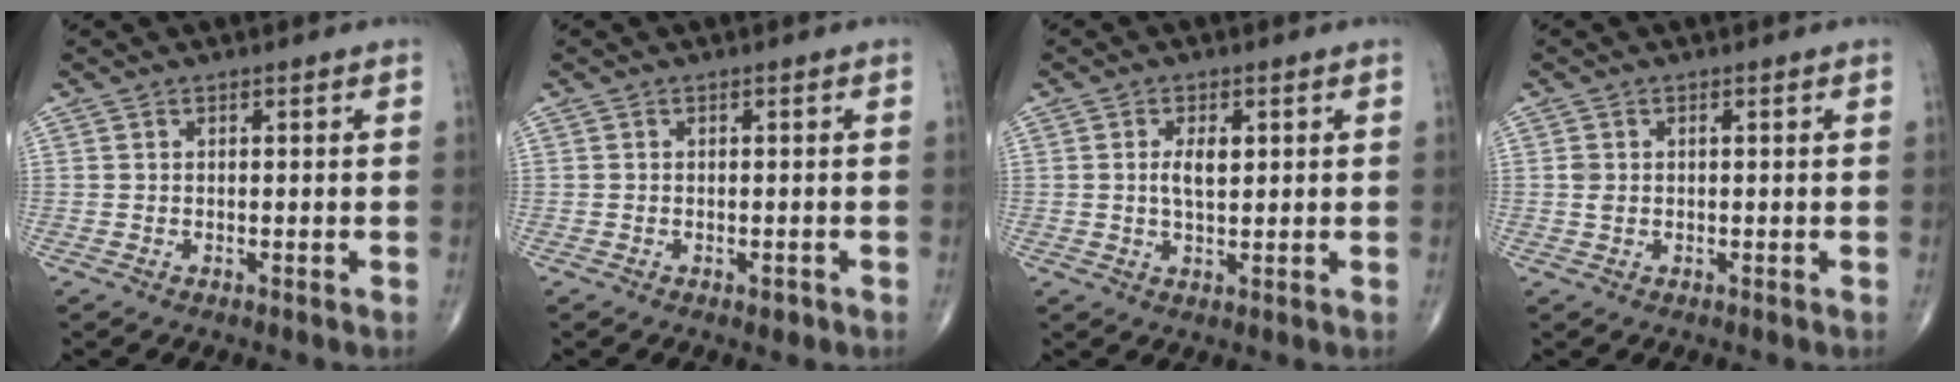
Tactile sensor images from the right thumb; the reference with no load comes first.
{"total": 1.0, "force": [-0.5, 0.5, 0.6], "torque": [-0.005, 0.000, -0.006]}
{"total": 3.9, "force": [0.8, 1.9, 3.3], "torque": [-0.057, -0.005, 0.014]}
{"total": 1.5, "force": [0.1, 1.0, 1.1], "torque": [-0.029, 0.010, 0.005]}